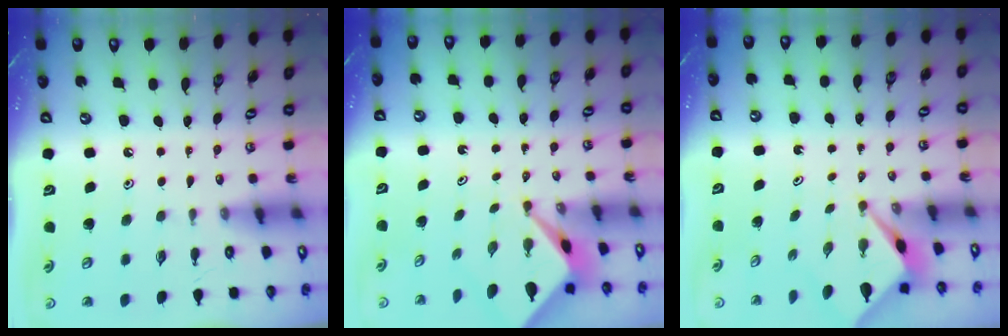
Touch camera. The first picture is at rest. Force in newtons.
{"total": 2.6, "press": 2.6, "slide": 0.2}
{"total": 2.7, "press": 2.7, "slide": 0.1}